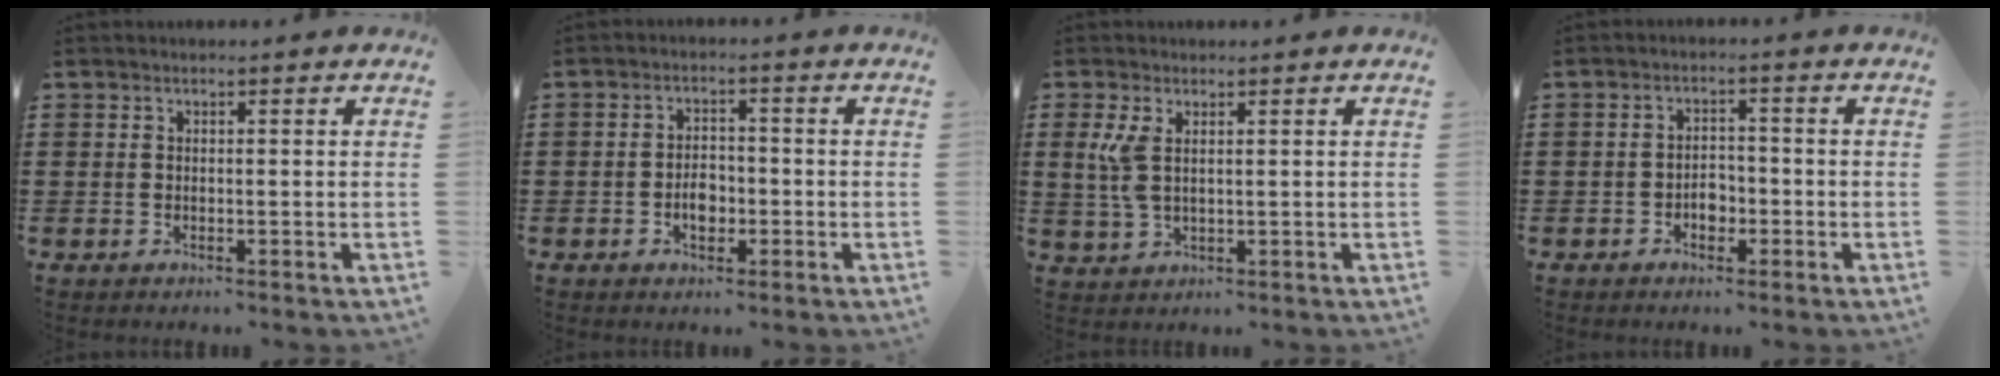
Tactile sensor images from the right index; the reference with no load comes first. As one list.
[{"total": 3.6, "force": [-1.1, 2.3, 2.5], "torque": [-0.032, -0.003, -0.023]}, {"total": 4.2, "force": [1.3, 1.9, 3.5], "torque": [-0.089, 0.001, 0.019]}, {"total": 2.6, "force": [-1.1, 1.8, 1.5], "torque": [-0.032, 0.004, -0.024]}]